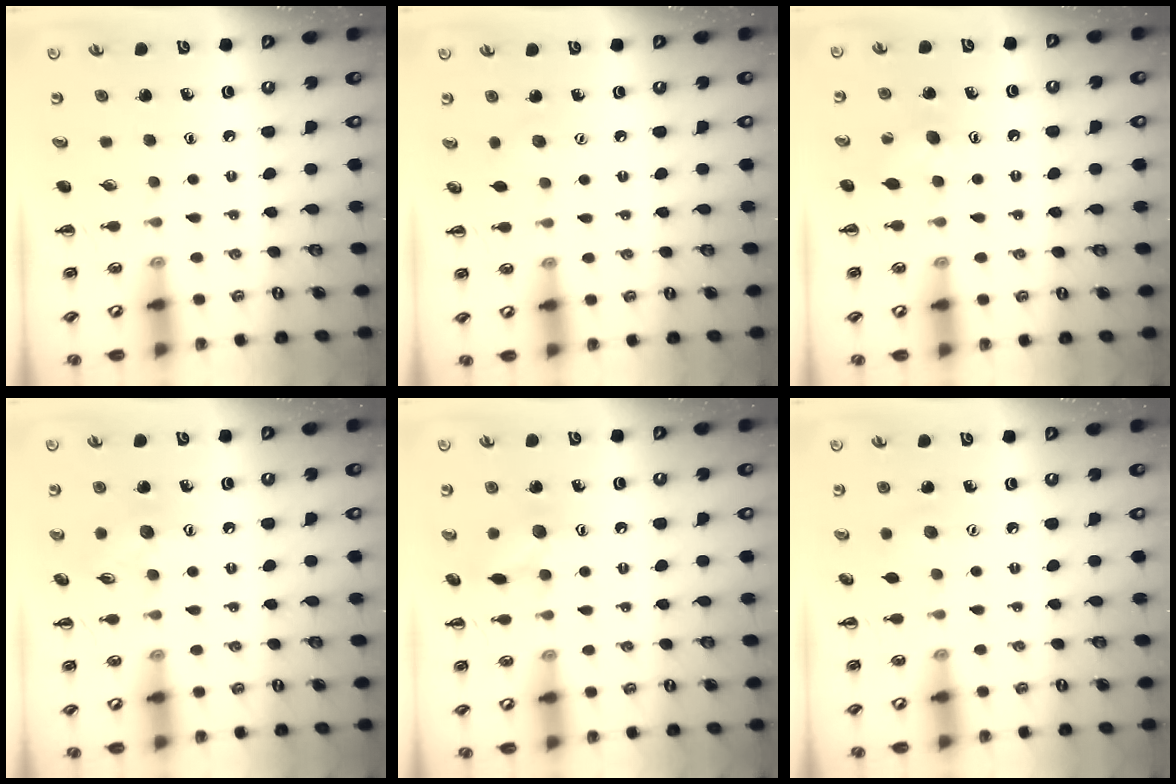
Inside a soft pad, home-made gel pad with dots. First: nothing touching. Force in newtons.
{"total": 3.1, "press": 3.0, "slide": 0.8}
{"total": 6.2, "press": 6.0, "slide": 1.5}
{"total": 8.2, "press": 8.1, "slide": 1.3}
{"total": 8.3, "press": 8.3, "slide": 0.5}
{"total": 4.4, "press": 4.3, "slide": 0.9}